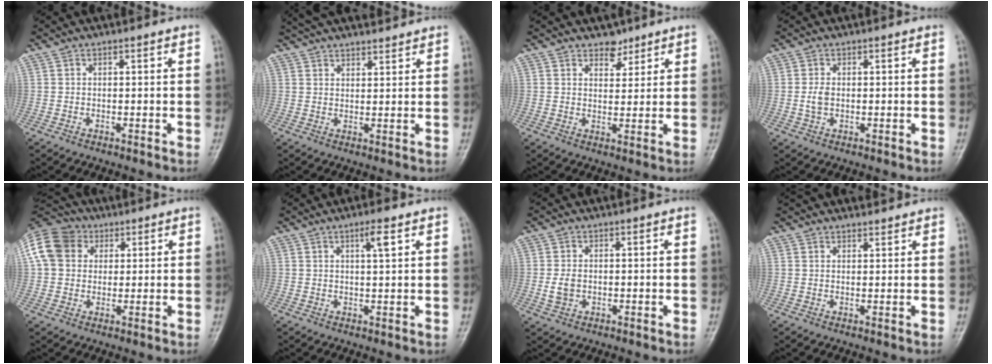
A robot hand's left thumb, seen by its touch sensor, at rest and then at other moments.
{"total": 10.5, "force": [9.2, 2.9, 4.0], "torque": [-0.042, 0.005, 0.149]}
{"total": 3.5, "force": [2.7, 2.0, 1.0], "torque": [0.008, -0.019, 0.042]}
{"total": 2.2, "force": [0.0, 1.5, 1.6], "torque": [-0.033, -0.001, 0.001]}
{"total": 14.2, "force": [4.3, 11.4, 7.2], "torque": [-0.147, 0.026, 0.068]}
{"total": 3.1, "force": [1.7, 0.4, 2.6], "torque": [-0.045, -0.007, 0.030]}
{"total": 2.9, "force": [-0.1, 2.2, 1.9], "torque": [-0.034, -0.003, 0.001]}
{"total": 4.0, "force": [3.7, 1.0, 1.1], "torque": [0.004, 0.007, 0.058]}